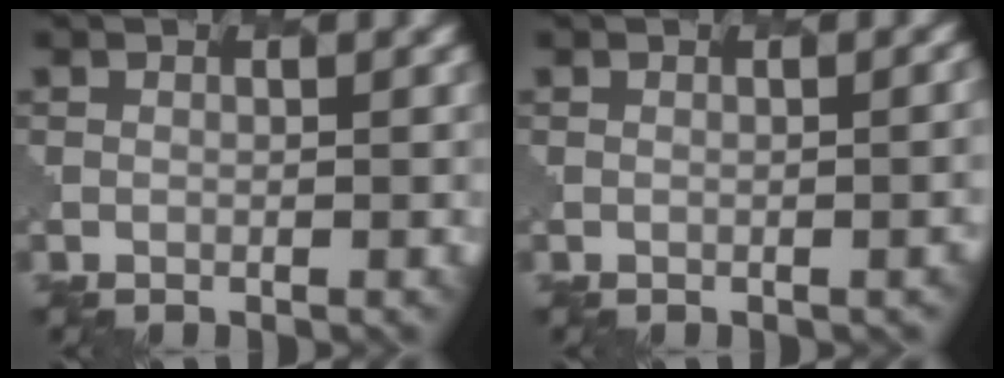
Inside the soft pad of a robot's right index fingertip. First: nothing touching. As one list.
[{"total": 1.9, "force": [-0.2, 0.9, 1.6], "torque": [0.002, 0.012, -0.001]}]